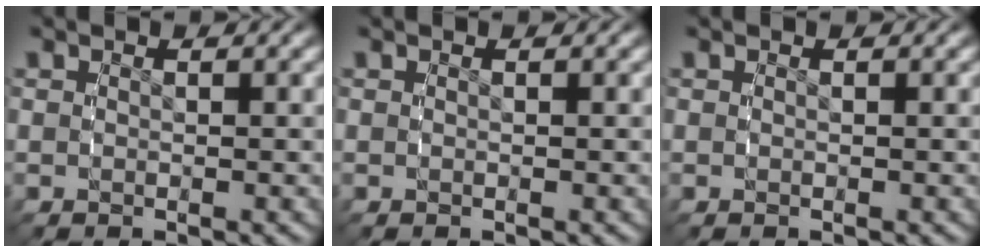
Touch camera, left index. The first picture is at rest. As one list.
[{"total": 0.0}, {"total": 0.0}]